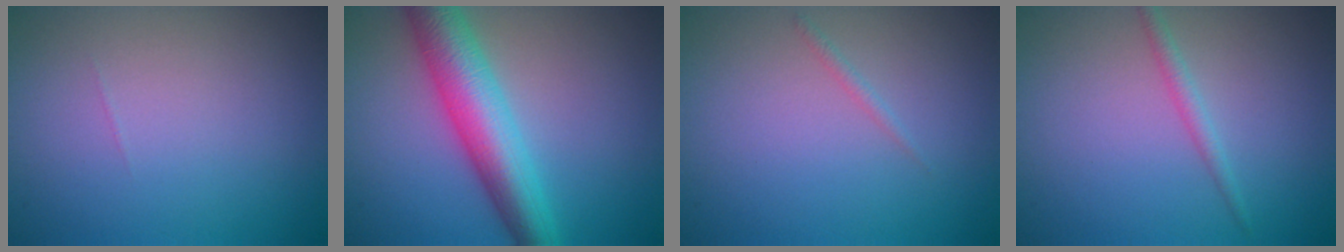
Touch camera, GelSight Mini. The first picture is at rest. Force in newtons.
{"total": 7.2, "press": 7.2, "slide": 0.1}
{"total": 0.6, "press": 0.6, "slide": 0.0}
{"total": 1.3, "press": 1.3, "slide": 0.0}